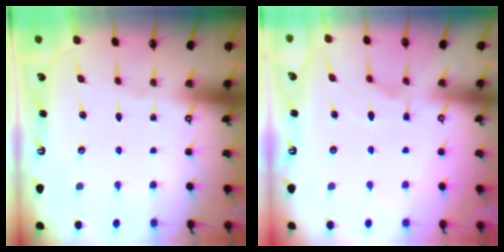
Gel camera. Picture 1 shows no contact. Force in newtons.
{"total": 4.4, "press": 4.2, "slide": 1.3}